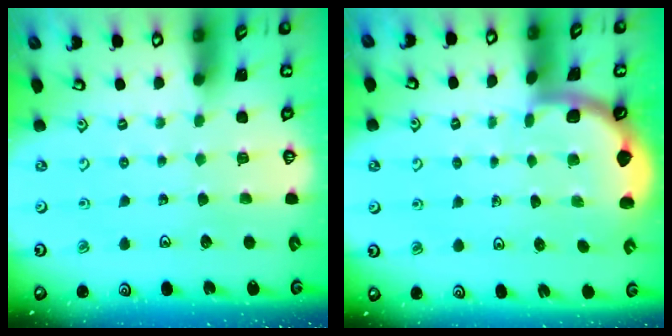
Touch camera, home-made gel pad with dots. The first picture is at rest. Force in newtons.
{"total": 1.7, "press": 1.7, "slide": 0.0}